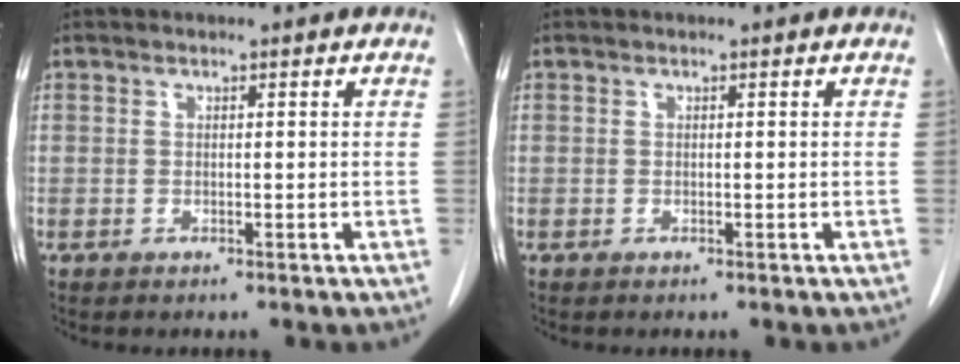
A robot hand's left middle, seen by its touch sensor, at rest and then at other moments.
{"total": 0.0}